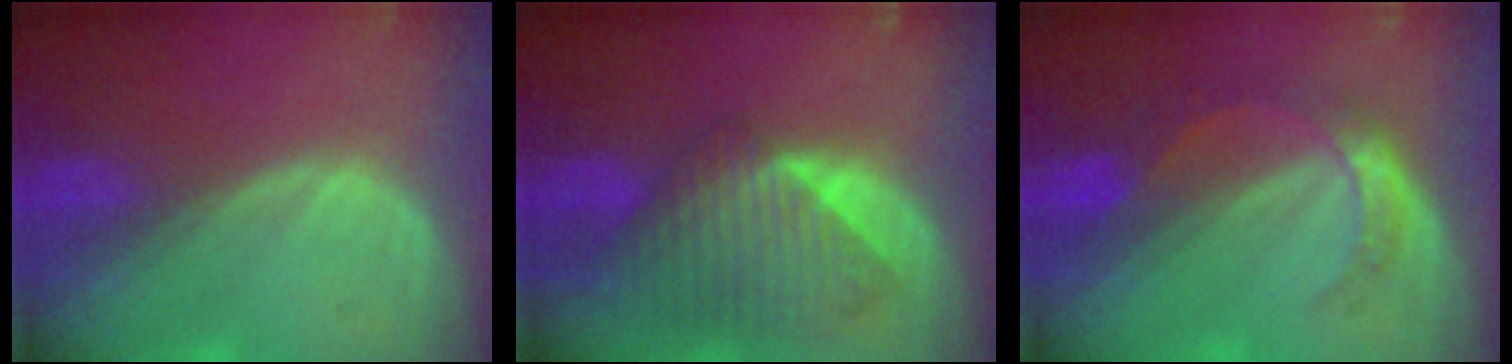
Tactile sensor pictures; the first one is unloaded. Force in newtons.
{"total": 9.2, "press": 8.2, "slide": 4.0}
{"total": 5.4, "press": 4.9, "slide": 2.2}